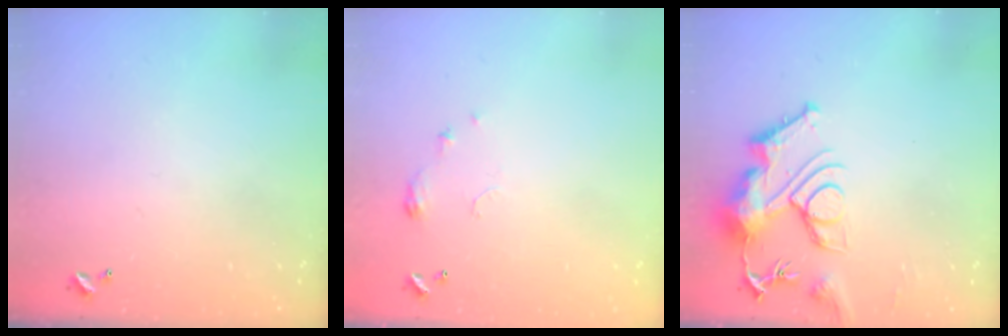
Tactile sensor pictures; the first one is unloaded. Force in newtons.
{"total": 4.5, "press": 4.5, "slide": 0.6}
{"total": 11.9, "press": 11.8, "slide": 1.6}